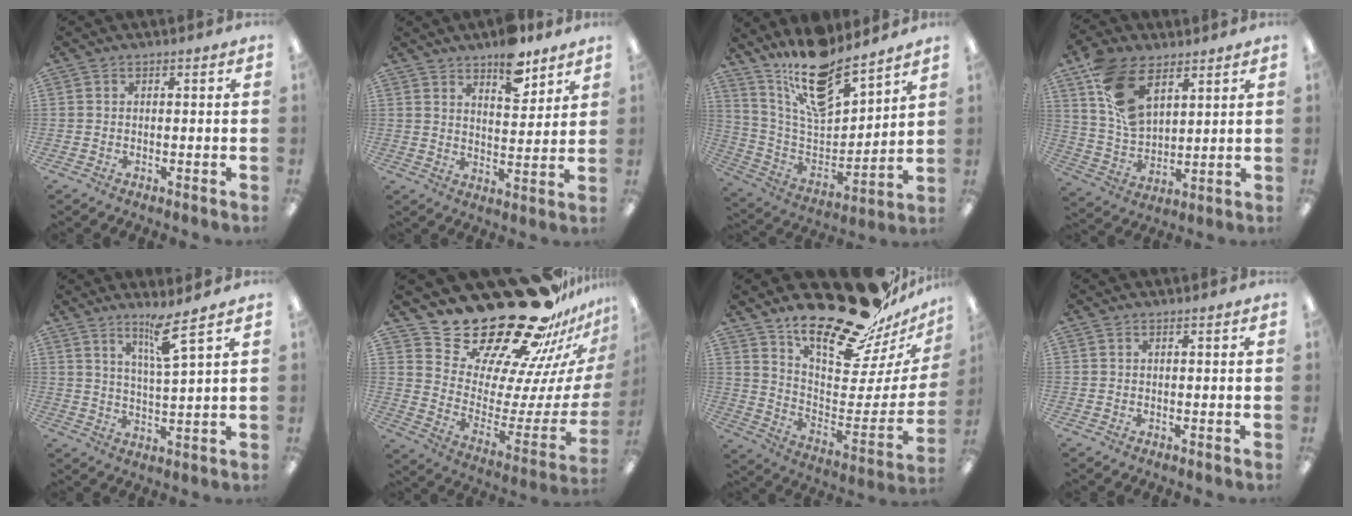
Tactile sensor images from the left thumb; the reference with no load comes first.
{"total": 8.8, "force": [6.9, 3.5, 4.2], "torque": [-0.045, -0.043, 0.117]}
{"total": 16.9, "force": [13.9, 5.4, 8.1], "torque": [-0.149, -0.098, 0.240]}
{"total": 14.7, "force": [7.6, 8.4, 9.4], "torque": [-0.182, -0.015, 0.146]}
{"total": 7.2, "force": [5.0, 0.4, 5.2], "torque": [-0.093, -0.024, 0.080]}
{"total": 28.4, "force": [24.1, 10.0, 11.2], "torque": [-0.159, -0.198, 0.429]}
{"total": 22.3, "force": [19.7, 5.7, 8.9], "torque": [-0.118, -0.161, 0.329]}
{"total": 0.0}